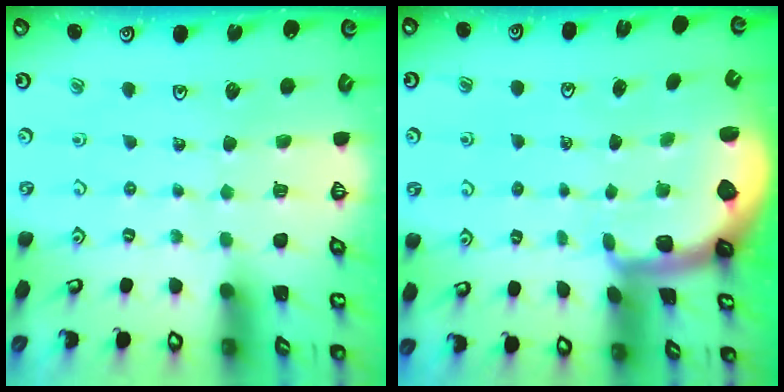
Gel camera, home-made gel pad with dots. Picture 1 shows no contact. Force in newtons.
{"total": 1.2, "press": 1.2, "slide": 0.3}